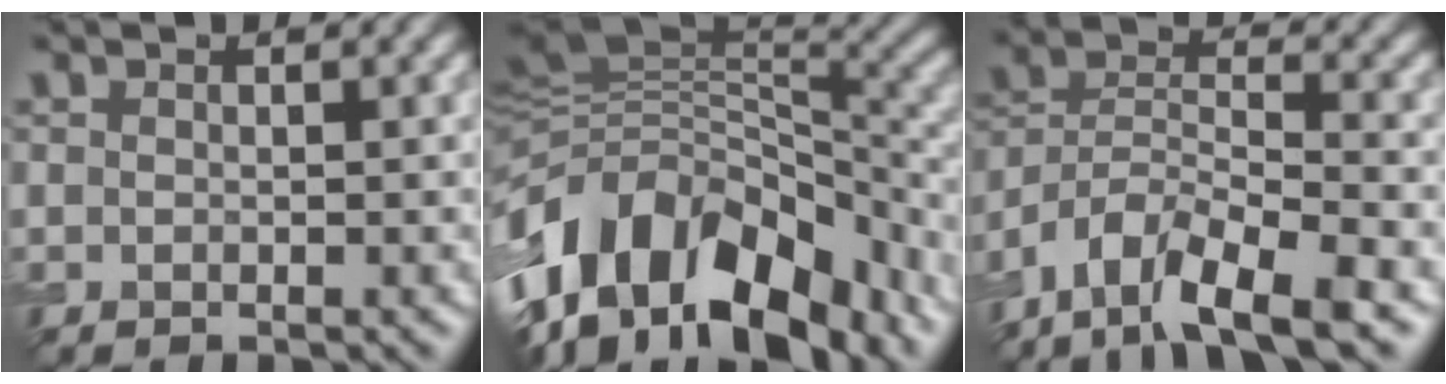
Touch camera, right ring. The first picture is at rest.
{"total": 13.6, "force": [-6.8, 8.5, 8.2], "torque": [-0.167, 0.025, -0.114]}
{"total": 10.2, "force": [-7.7, 3.3, 5.9], "torque": [-0.102, 0.000, -0.137]}